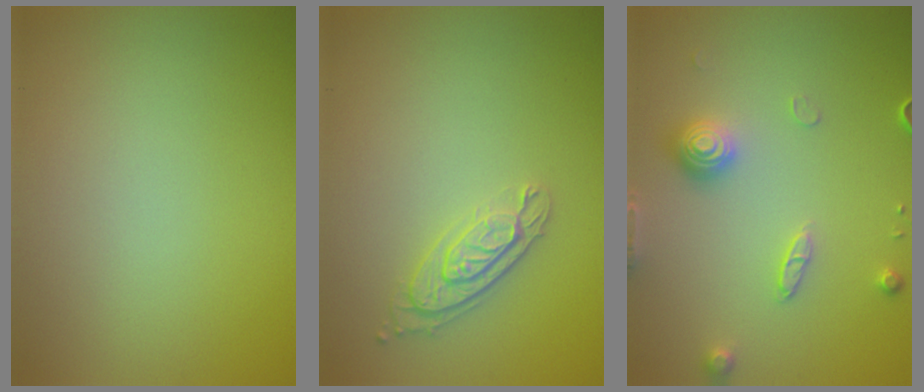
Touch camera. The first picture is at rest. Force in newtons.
{"total": 2.4, "press": 1.9, "slide": 1.4}
{"total": 3.0, "press": 2.8, "slide": 0.9}